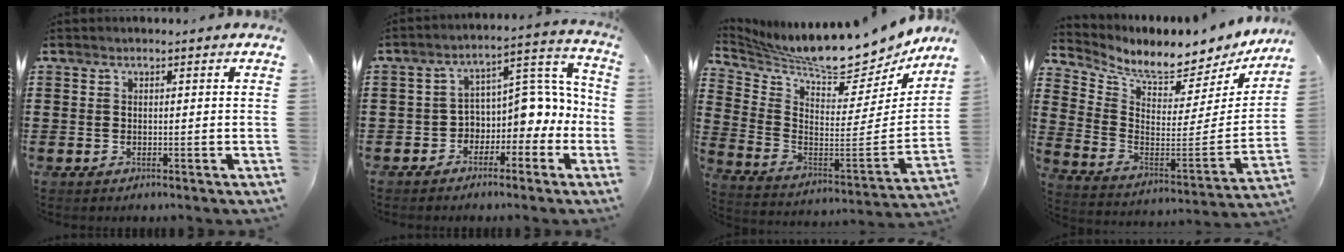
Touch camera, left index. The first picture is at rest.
{"total": 4.8, "force": [-1.2, 4.1, 2.1], "torque": [-0.048, -0.018, -0.032]}
{"total": 9.0, "force": [8.5, 0.1, 2.8], "torque": [-0.084, -0.086, 0.135]}
{"total": 6.4, "force": [5.7, 1.3, 2.6], "torque": [-0.067, -0.064, 0.090]}